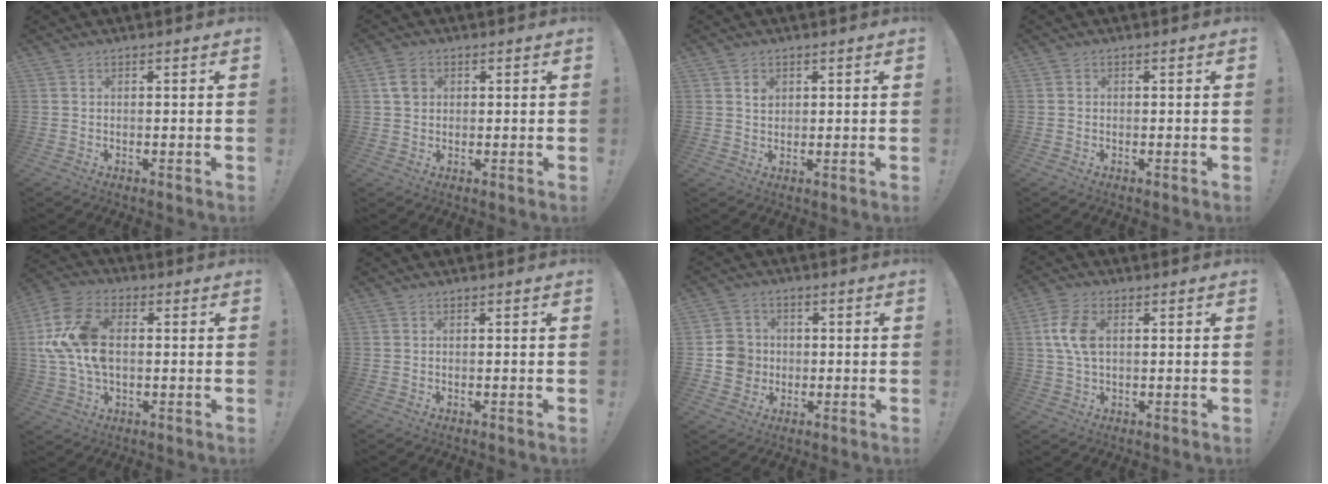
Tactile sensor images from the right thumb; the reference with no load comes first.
{"total": 4.3, "force": [1.4, 3.6, 2.1], "torque": [-0.022, -0.001, 0.025]}
{"total": 2.2, "force": [1.0, 1.8, 0.7], "torque": [0.005, -0.006, 0.014]}
{"total": 0.6, "force": [-0.3, 0.6, 0.0], "torque": [-0.003, 0.003, -0.004]}
{"total": 16.4, "force": [1.0, 10.7, 12.4], "torque": [-0.245, 0.006, 0.020]}
{"total": 0.0}
{"total": 8.4, "force": [-0.5, 8.0, 2.4], "torque": [-0.037, 0.010, -0.004]}
{"total": 9.0, "force": [1.5, 5.8, 6.7], "torque": [-0.131, 0.004, 0.027]}